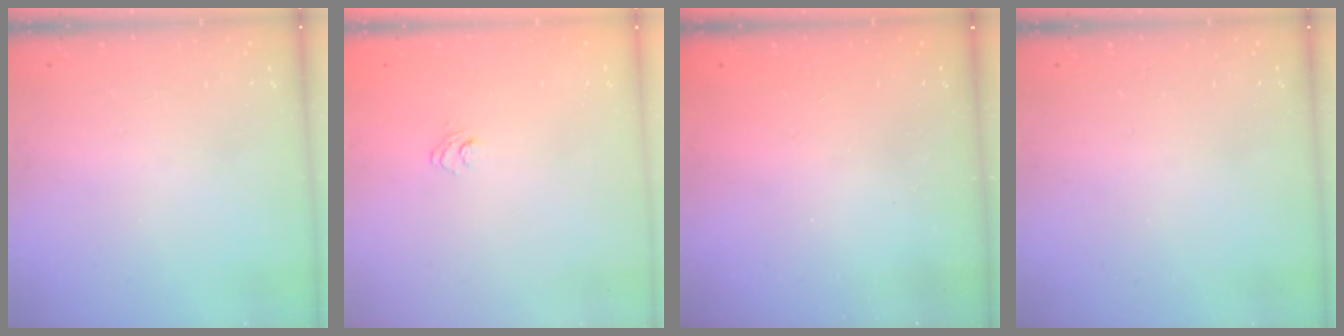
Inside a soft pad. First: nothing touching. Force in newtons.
{"total": 4.3, "press": 4.0, "slide": 1.4}
{"total": 2.4, "press": 2.3, "slide": 0.8}
{"total": 0.0}